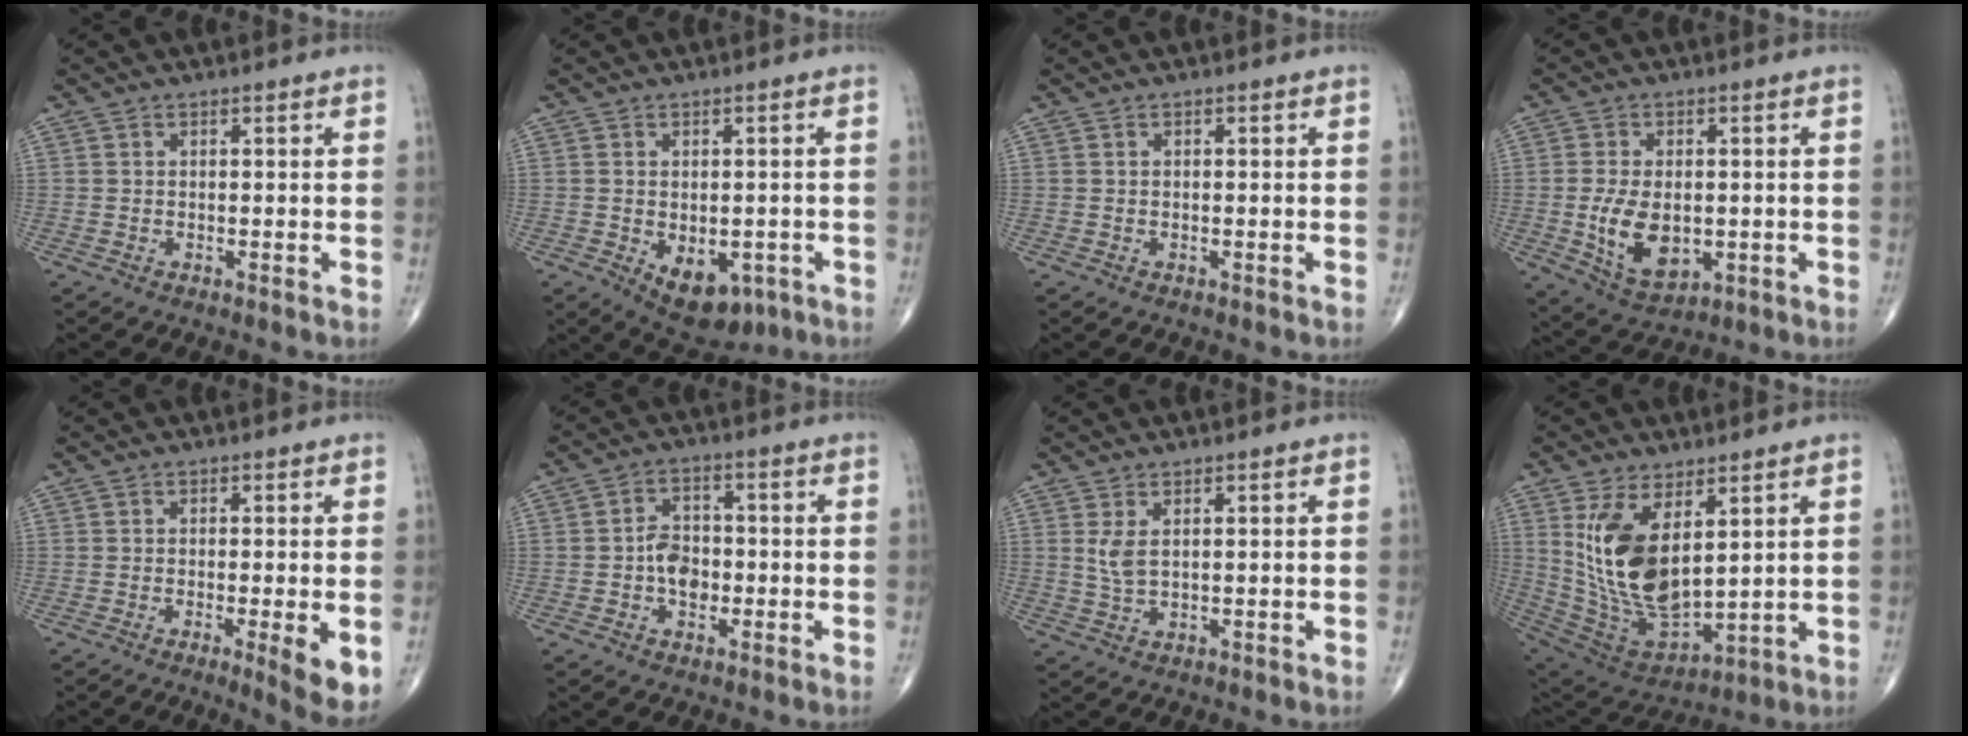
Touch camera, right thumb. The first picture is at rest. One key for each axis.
{"total": 9.3, "fx": -3.5, "fy": 5.8, "fz": 6.4, "tx": -0.068, "ty": 0.004, "tz": -0.036}
{"total": 0.0}
{"total": 10.3, "fx": -1.3, "fy": 6.3, "fz": 8.0, "tx": -0.128, "ty": -0.011, "tz": -0.006}
{"total": 5.9, "fx": -1.4, "fy": 0.9, "fz": 5.7, "tx": -0.085, "ty": -0.017, "tz": -0.024}
{"total": 5.7, "fx": -1.1, "fy": 4.1, "fz": 3.8, "tx": -0.042, "ty": 0.016, "tz": -0.024}
{"total": 3.1, "fx": 1.0, "fy": 1.4, "fz": 2.6, "tx": -0.054, "ty": -0.006, "tz": 0.029}
{"total": 16.9, "fx": 5.0, "fy": 8.4, "fz": 13.8, "tx": -0.252, "ty": -0.028, "tz": 0.121}